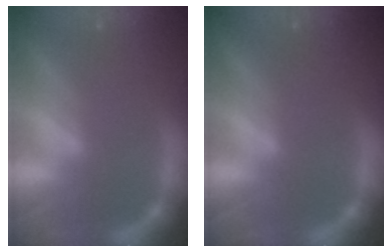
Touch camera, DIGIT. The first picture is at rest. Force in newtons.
{"total": 0.0}